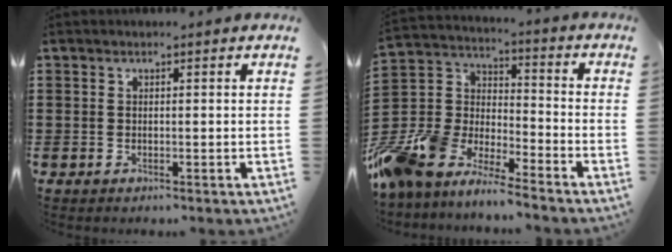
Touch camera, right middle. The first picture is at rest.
{"total": 10.5, "force": [-9.6, 3.7, 2.0], "torque": [-0.080, 0.012, -0.197]}